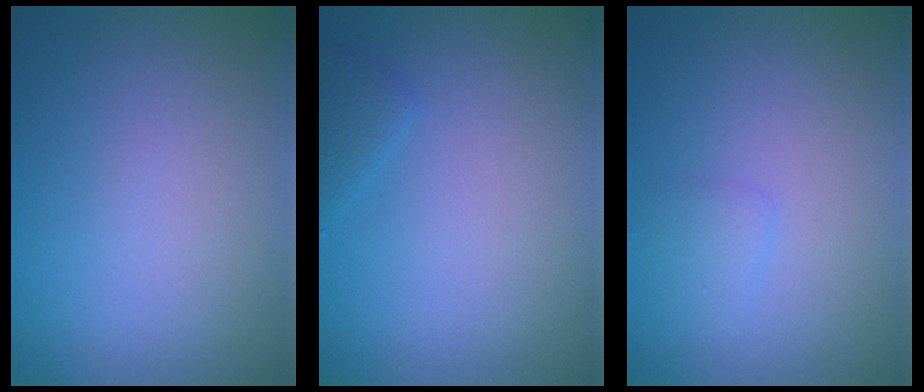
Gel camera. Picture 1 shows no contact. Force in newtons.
{"total": 1.1, "press": 1.1, "slide": 0.1}
{"total": 0.9, "press": 0.9, "slide": 0.2}